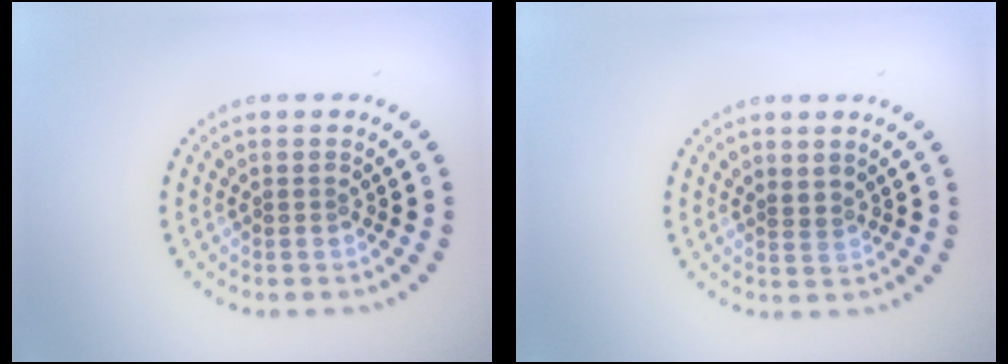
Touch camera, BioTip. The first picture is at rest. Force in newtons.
{"total": 0.6, "press": 0.5, "slide": 0.4}